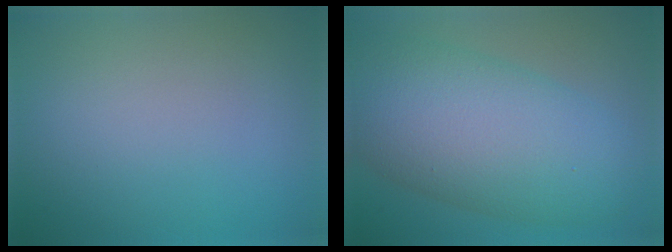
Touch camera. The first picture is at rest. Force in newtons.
{"total": 11.4, "press": 11.4, "slide": 0.5}